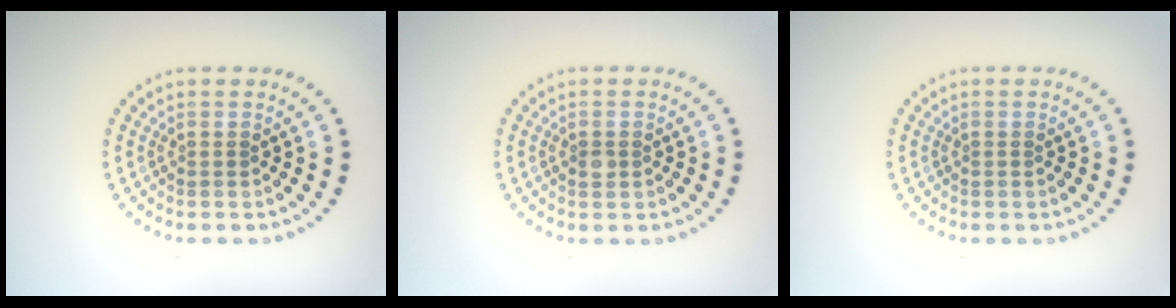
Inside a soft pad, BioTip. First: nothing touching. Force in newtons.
{"total": 1.0, "press": 1.0, "slide": 0.1}
{"total": 0.0}